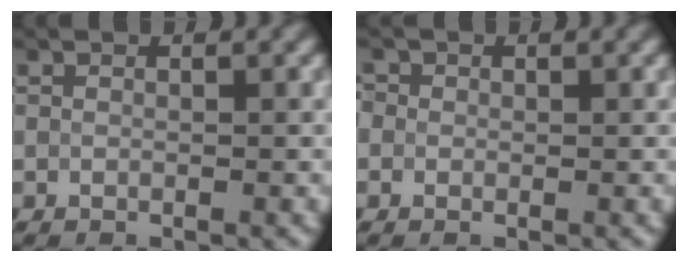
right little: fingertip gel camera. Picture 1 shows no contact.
{"total": 1.2, "force": [0.4, 1.1, 0.3], "torque": [-0.003, 0.005, -0.008]}